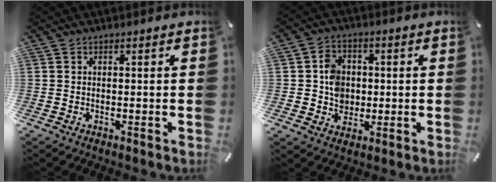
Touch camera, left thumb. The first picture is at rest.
{"total": 7.1, "force": [0.1, 6.5, 2.9], "torque": [-0.041, 0.010, 0.003]}